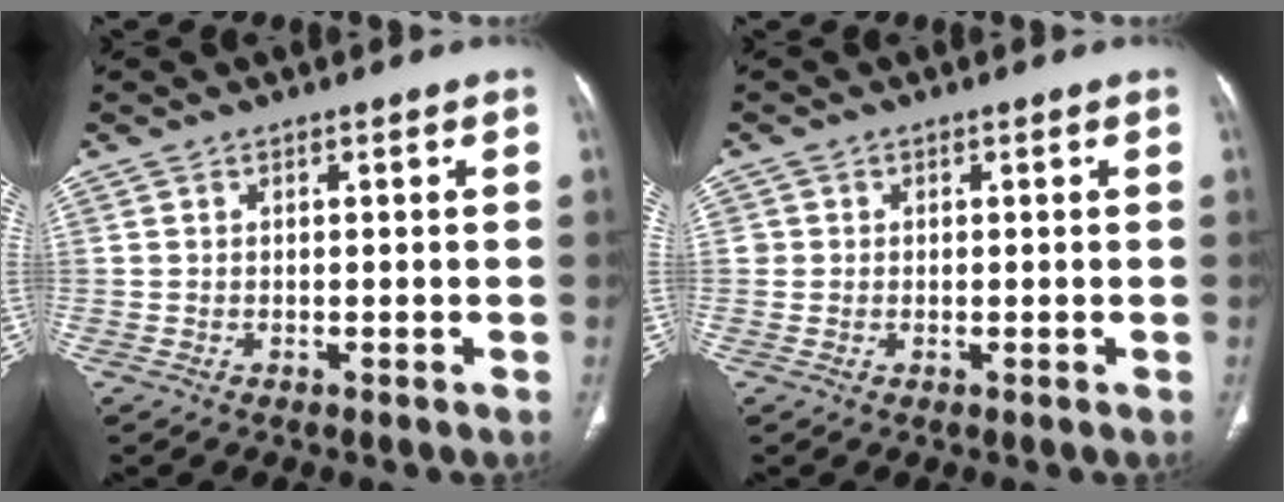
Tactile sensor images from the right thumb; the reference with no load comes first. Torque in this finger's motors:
{"motor_torque": [-0.11, -0.15, 0.31, 0.21, -0.02]}